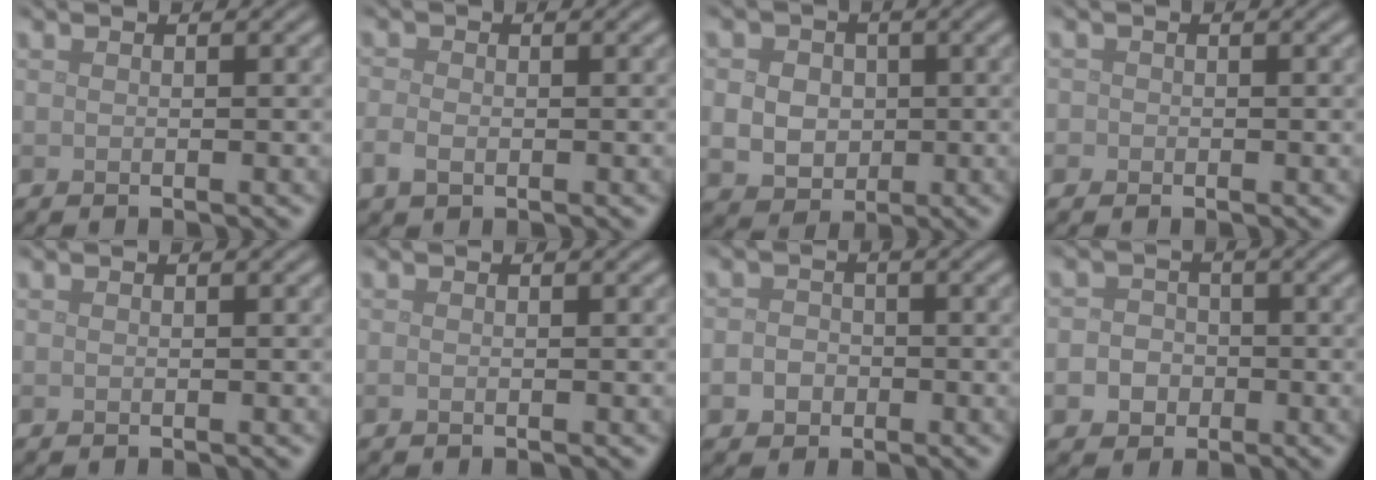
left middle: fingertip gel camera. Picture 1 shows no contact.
{"total": 1.8, "force": [-0.5, 1.3, 1.2], "torque": [-0.028, -0.003, -0.013]}
{"total": 6.1, "force": [0.6, 5.2, 3.1], "torque": [-0.047, 0.024, -0.009]}
{"total": 0.7, "force": [-0.2, 0.7, 0.0], "torque": [0.005, -0.006, -0.006]}
{"total": 0.0}
{"total": 0.0}
{"total": 2.5, "force": [-0.7, 2.2, 1.0], "torque": [0.002, 0.002, -0.023]}
{"total": 4.0, "force": [-1.2, 3.6, 1.2], "torque": [0.006, 0.005, -0.039]}